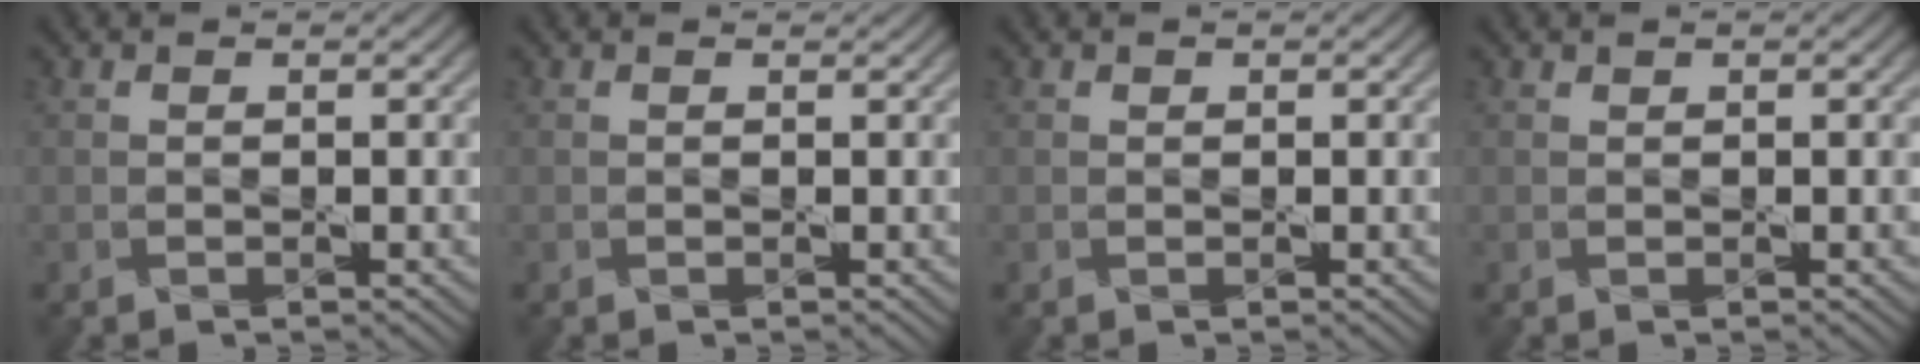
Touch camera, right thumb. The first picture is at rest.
{"total": 0.0}
{"total": 0.0}
{"total": 0.0}